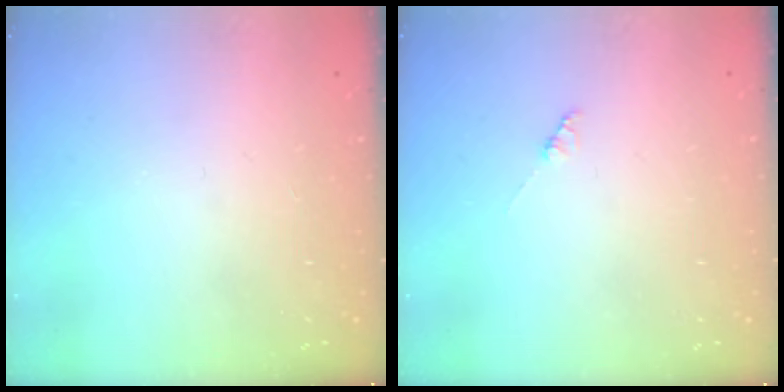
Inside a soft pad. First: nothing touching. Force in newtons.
{"total": 1.4, "press": 1.4, "slide": 0.2}